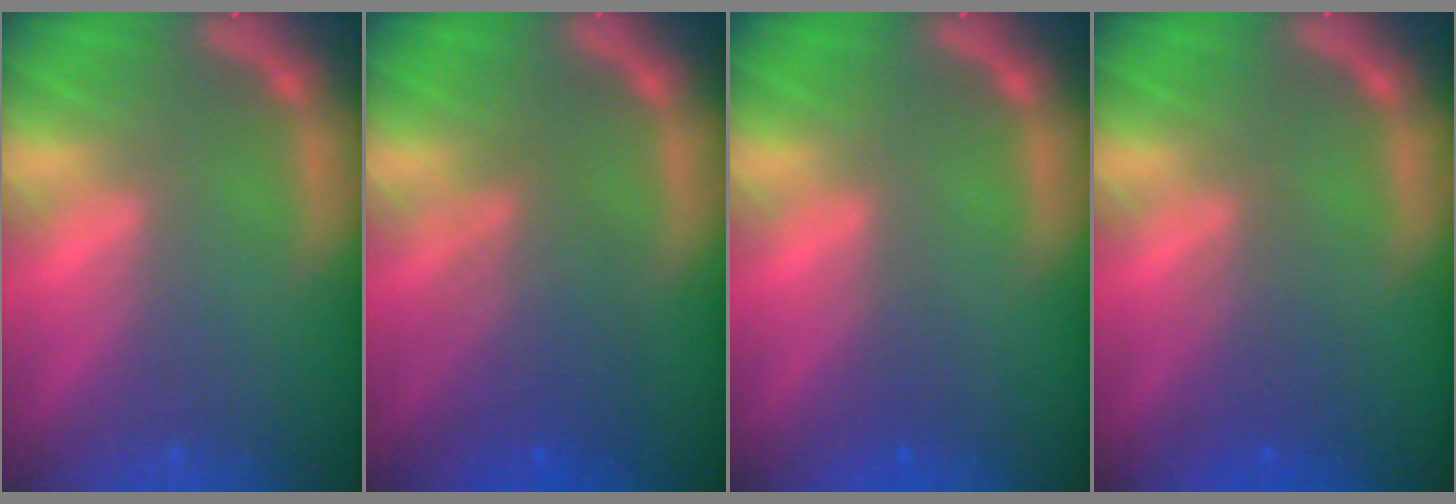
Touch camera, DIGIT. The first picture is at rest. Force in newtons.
{"total": 5.1}
{"total": 0.9}
{"total": 2.5}